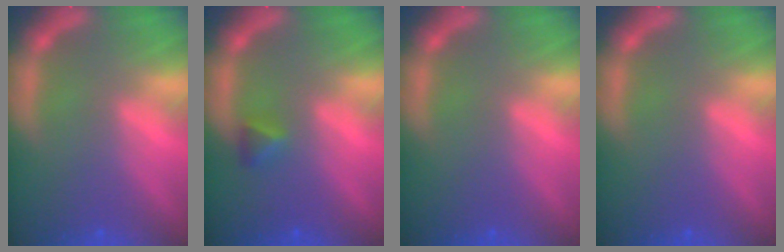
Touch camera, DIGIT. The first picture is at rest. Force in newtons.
{"total": 1.4}
{"total": 0.0}
{"total": 0.0}